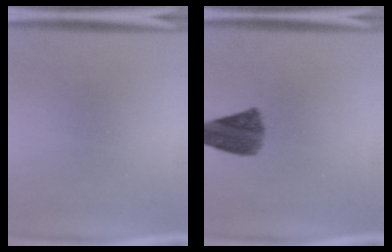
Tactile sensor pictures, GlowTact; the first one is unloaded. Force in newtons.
{"total": 7.6}